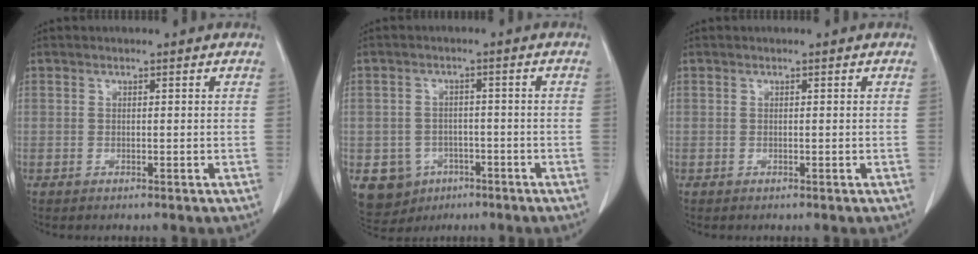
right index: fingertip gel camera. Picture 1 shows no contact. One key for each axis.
{"total": 7.3, "fx": -3.3, "fy": 6.3, "fz": 1.5, "tx": -0.033, "ty": 0.007, "tz": -0.039}
{"total": 0.0}